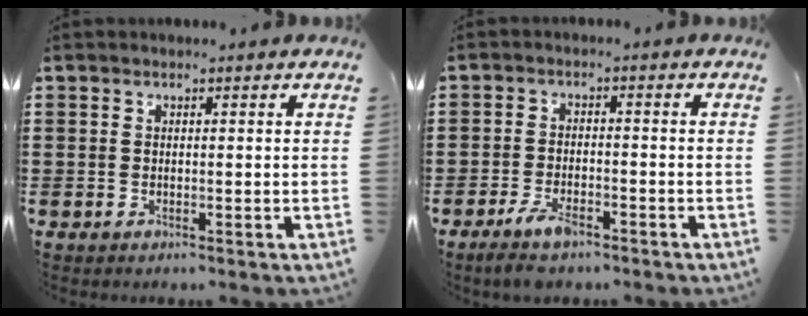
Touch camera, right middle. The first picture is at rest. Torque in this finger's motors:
{"motor_torque": [1.24, 0.81, 0.52, 0.10]}